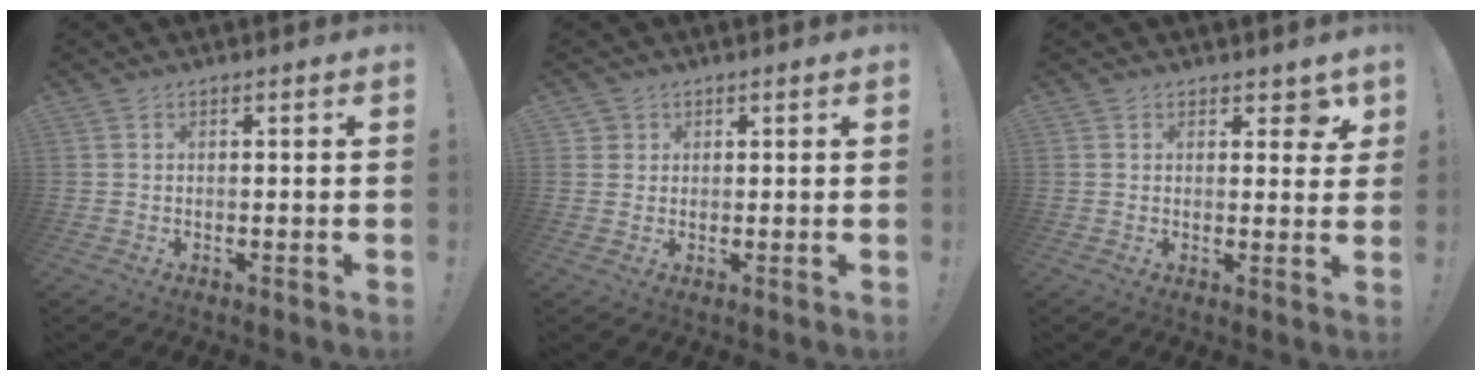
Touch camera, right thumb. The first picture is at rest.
{"total": 2.2, "force": [1.0, 1.9, 0.1], "torque": [-0.005, -0.003, 0.018]}
{"total": 3.6, "force": [2.4, 2.5, 1.2], "torque": [0.001, -0.013, 0.040]}